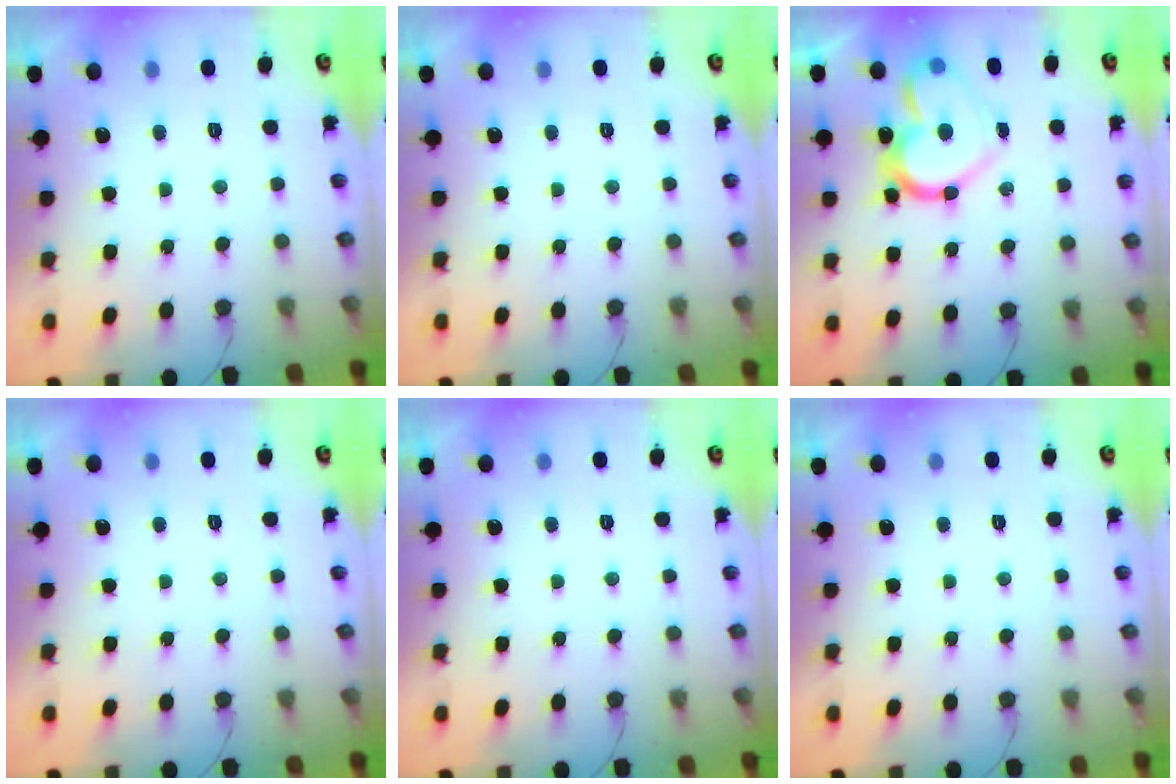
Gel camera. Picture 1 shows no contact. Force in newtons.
{"total": 0.0}
{"total": 16.8, "press": 16.8, "slide": 1.4}
{"total": 0.0}
{"total": 0.0}
{"total": 0.0}